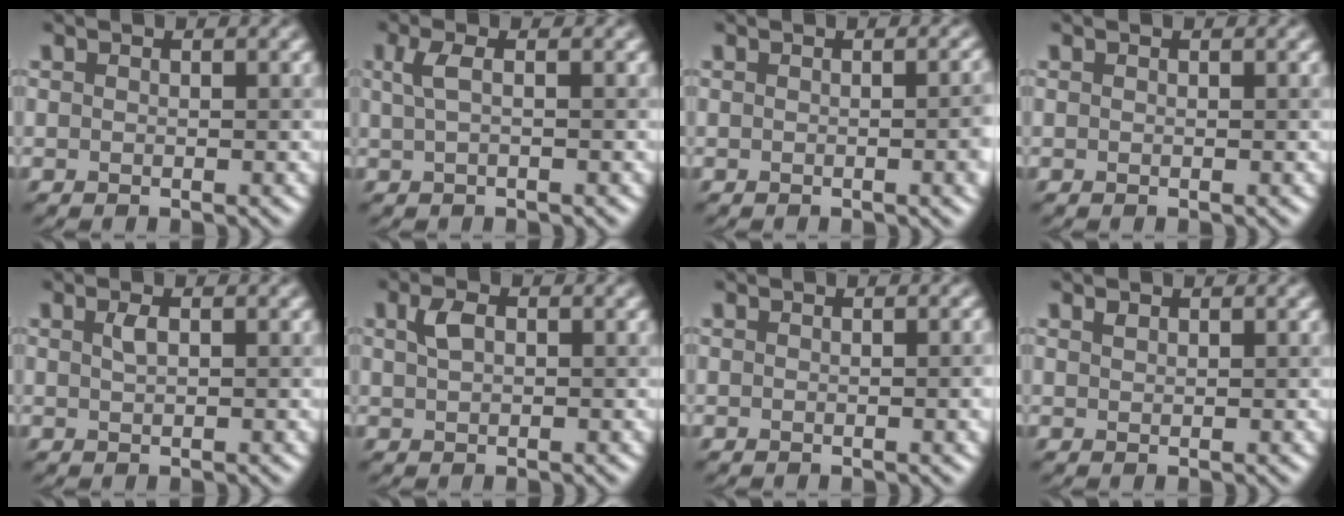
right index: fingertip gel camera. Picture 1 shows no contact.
{"total": 2.0, "force": [0.5, 0.6, 1.8], "torque": [-0.038, 0.005, 0.007]}
{"total": 3.3, "force": [-0.2, 0.9, 3.2], "torque": [-0.026, 0.007, -0.004]}
{"total": 0.0}
{"total": 1.0, "force": [0.4, 0.3, 0.9], "torque": [-0.019, 0.004, 0.008]}
{"total": 1.7, "force": [0.6, 0.9, 1.3], "torque": [-0.029, 0.006, 0.009]}
{"total": 2.4, "force": [-0.1, 0.7, 2.3], "torque": [-0.019, 0.003, -0.004]}
{"total": 0.6, "force": [0.5, 0.2, 0.2], "torque": [-0.005, 0.000, 0.012]}